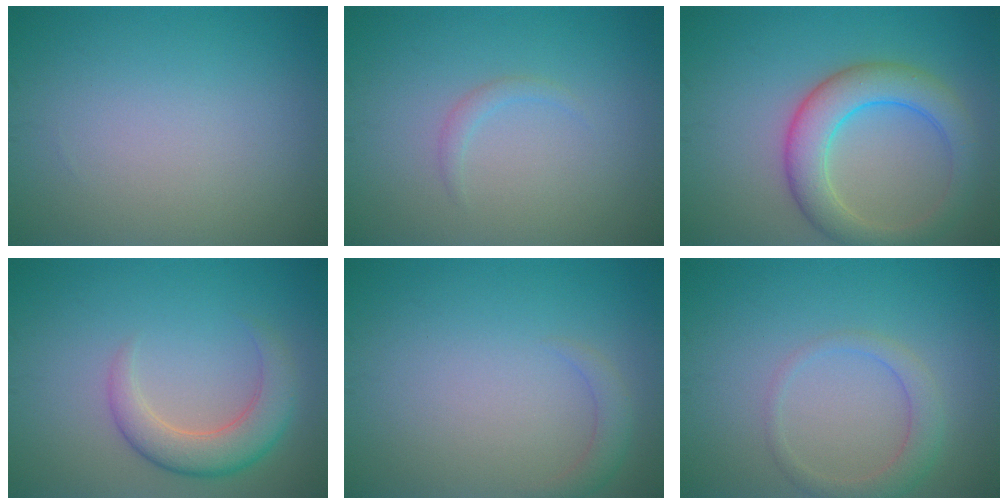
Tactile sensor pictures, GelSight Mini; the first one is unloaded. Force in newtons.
{"total": 0.9, "press": 0.9, "slide": 0.1}
{"total": 5.9, "press": 5.8, "slide": 0.3}
{"total": 5.3, "press": 5.3, "slide": 0.1}
{"total": 1.5, "press": 1.4, "slide": 0.2}
{"total": 2.4, "press": 2.4, "slide": 0.2}